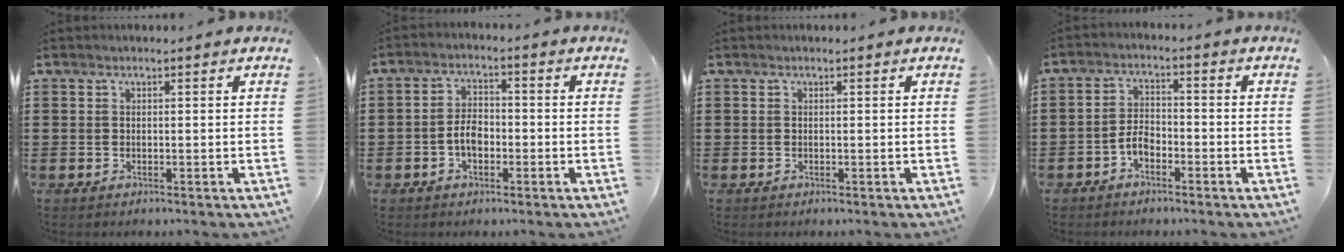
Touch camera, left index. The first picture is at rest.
{"total": 3.9, "force": [-1.3, 2.2, 3.0], "torque": [-0.069, 0.002, -0.028]}
{"total": 0.0}
{"total": 3.4, "force": [-2.1, 1.6, 2.2], "torque": [-0.055, 0.003, -0.046]}